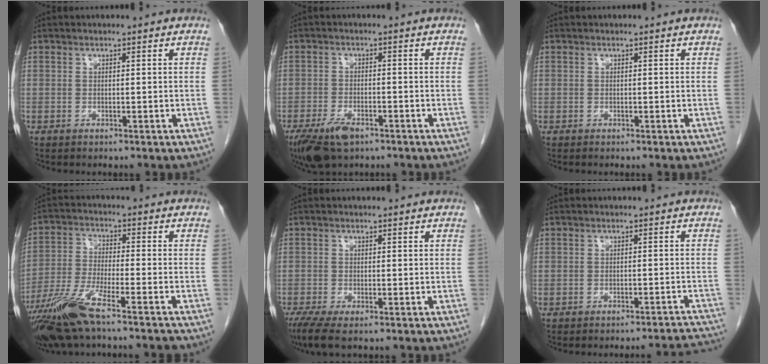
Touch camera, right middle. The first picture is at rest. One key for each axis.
{"total": 7.0, "fx": -4.5, "fy": 2.8, "fz": 4.5, "tx": -0.088, "ty": -0.011, "tz": -0.078}
{"total": 0.0}
{"total": 11.2, "fx": -8.1, "fy": 0.0, "fz": 7.7, "tx": -0.153, "ty": -0.027, "tz": -0.149}
{"total": 3.8, "fx": -2.5, "fy": 0.5, "fz": 2.8, "tx": -0.058, "ty": -0.015, "tz": -0.047}
{"total": 8.4, "fx": -8.3, "fy": -0.7, "fz": 1.1, "tx": 0.004, "ty": -0.003, "tz": -0.092}